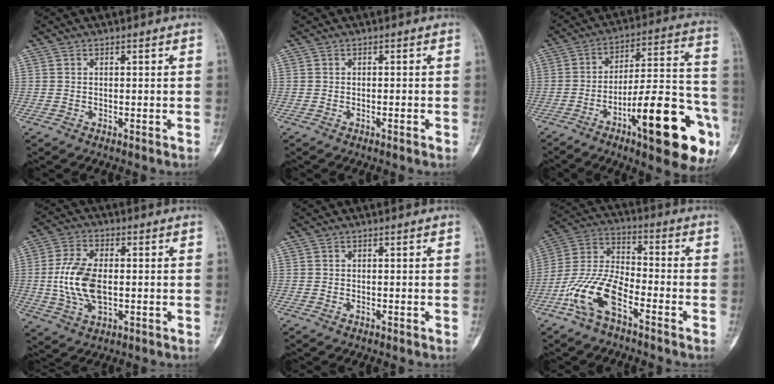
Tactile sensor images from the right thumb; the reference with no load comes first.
{"total": 1.0, "force": [-0.4, 0.2, 0.8], "torque": [-0.018, 0.003, -0.004]}
{"total": 23.9, "force": [-10.3, 6.3, 20.7], "torque": [-0.259, 0.059, -0.148]}
{"total": 11.2, "force": [-0.4, 6.2, 9.3], "torque": [-0.188, 0.004, -0.006]}
{"total": 0.0}
{"total": 12.3, "force": [-6.2, 5.2, 9.2], "torque": [-0.195, 0.044, -0.128]}